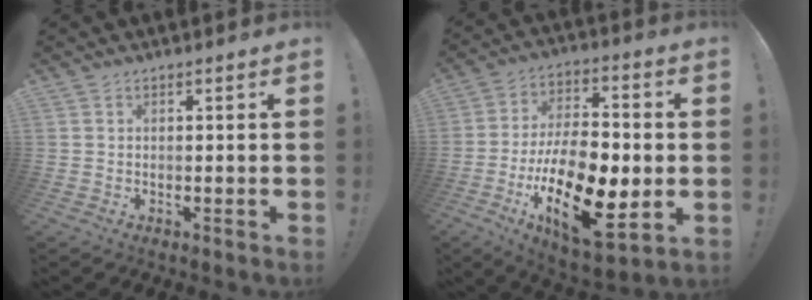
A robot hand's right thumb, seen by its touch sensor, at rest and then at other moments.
{"total": 24.0, "force": [-6.2, 12.2, 19.8], "torque": [-0.361, 0.027, -0.091]}